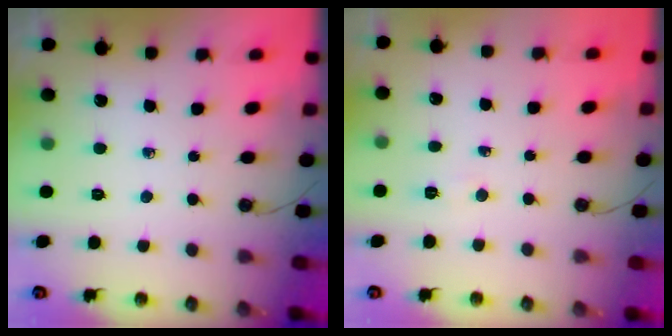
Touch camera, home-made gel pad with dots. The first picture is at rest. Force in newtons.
{"total": 2.8, "press": 2.8, "slide": 0.5}